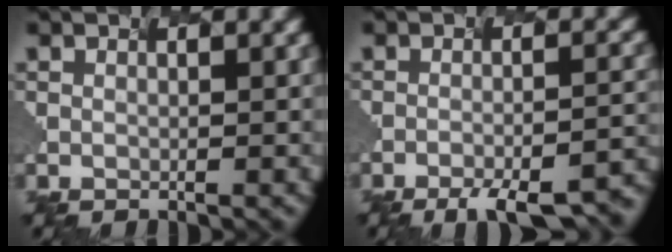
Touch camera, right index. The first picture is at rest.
{"total": 8.3, "force": [-6.0, 1.7, 5.4], "torque": [-0.077, -0.008, -0.076]}